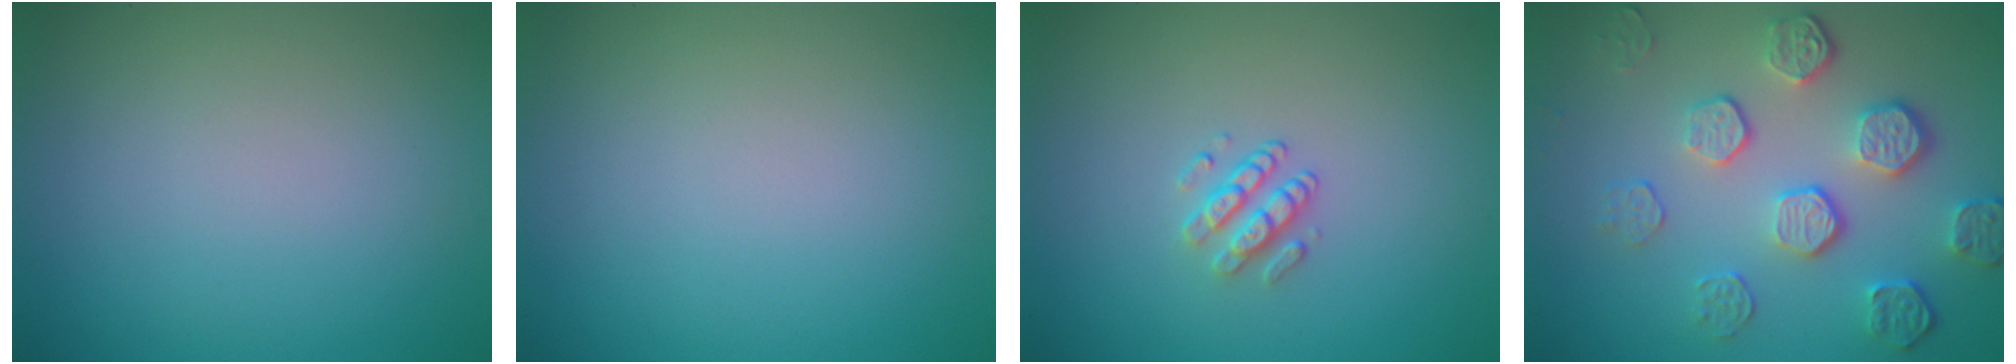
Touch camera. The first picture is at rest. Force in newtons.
{"total": 0.0}
{"total": 1.8, "press": 1.3, "slide": 1.2}
{"total": 5.3, "press": 3.8, "slide": 3.8}